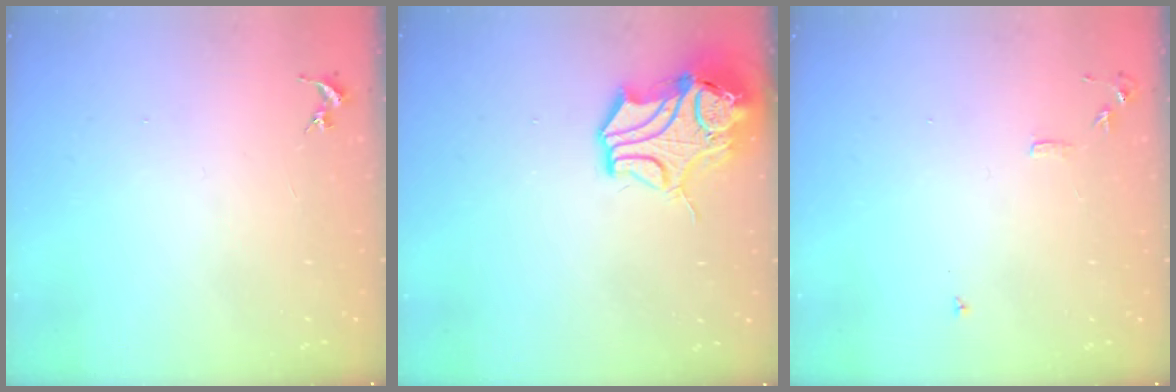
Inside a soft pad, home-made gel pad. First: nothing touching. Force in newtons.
{"total": 13.4, "press": 13.3, "slide": 2.0}
{"total": 6.5, "press": 6.5, "slide": 0.8}